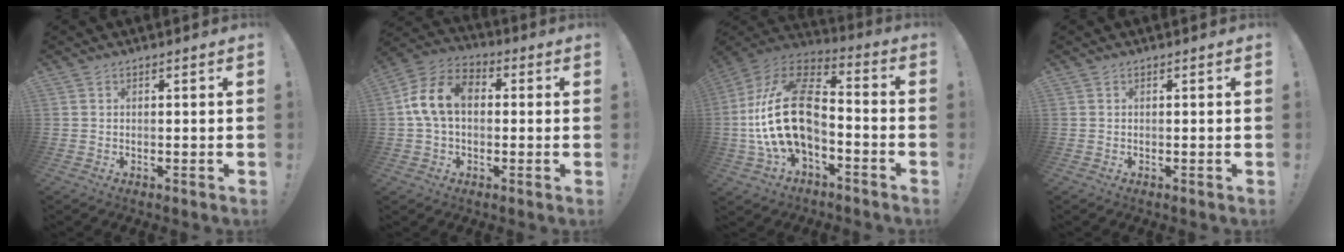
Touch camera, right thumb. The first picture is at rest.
{"total": 12.8, "force": [1.4, 8.7, 9.3], "torque": [-0.177, 0.018, 0.029]}
{"total": 21.5, "force": [-3.0, 12.7, 17.1], "torque": [-0.343, 0.029, -0.046]}
{"total": 0.0}